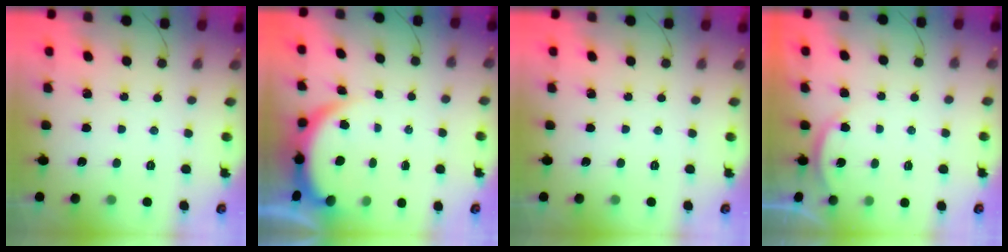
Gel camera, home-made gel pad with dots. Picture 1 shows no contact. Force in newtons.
{"total": 4.4, "press": 4.4, "slide": 0.0}
{"total": 0.0}
{"total": 2.2, "press": 2.2, "slide": 0.5}